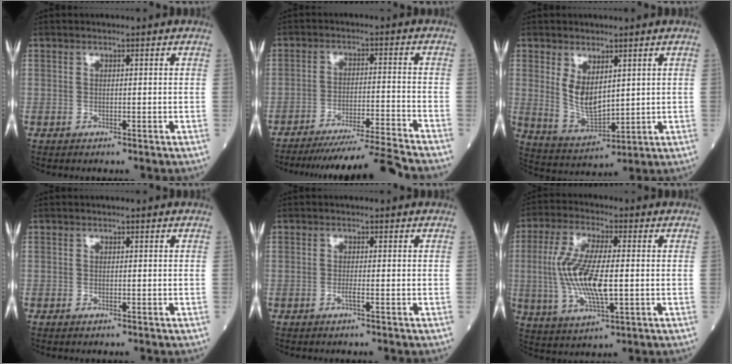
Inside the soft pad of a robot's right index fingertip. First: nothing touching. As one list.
[{"total": 13.4, "force": [-12.5, -2.7, 3.8], "torque": [-0.048, -0.015, -0.196]}, {"total": 7.0, "force": [2.3, 3.3, 5.8], "torque": [-0.113, -0.010, 0.059]}, {"total": 0.0}, {"total": 0.8, "force": [-0.5, -0.2, 0.7], "torque": [-0.013, 0.000, -0.010]}, {"total": 12.0, "force": [-0.4, 3.0, 11.7], "torque": [-0.248, -0.005, -0.006]}]